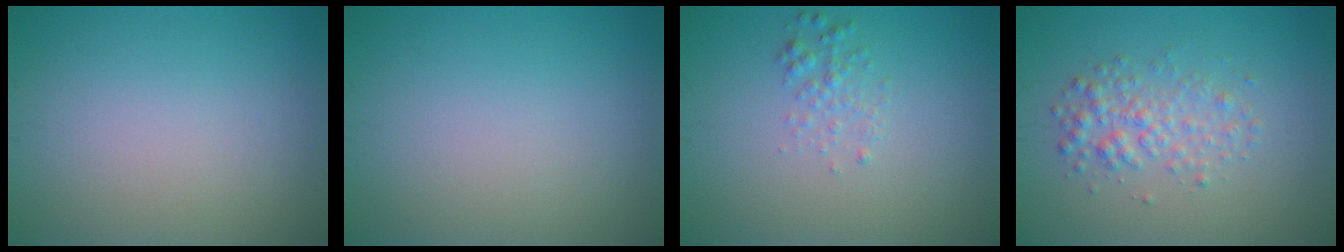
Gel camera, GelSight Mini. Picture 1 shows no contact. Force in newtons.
{"total": 0.0}
{"total": 1.4, "press": 1.4, "slide": 0.0}
{"total": 2.7, "press": 2.7, "slide": 0.1}